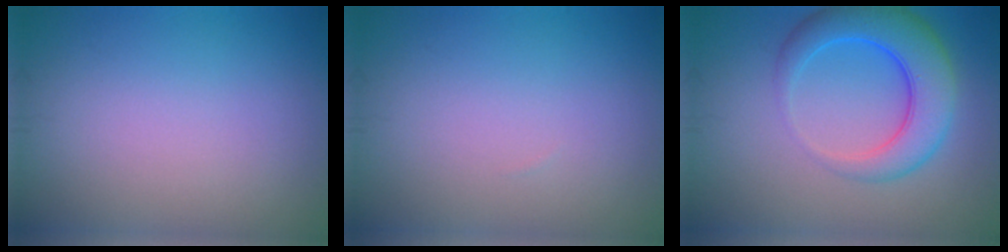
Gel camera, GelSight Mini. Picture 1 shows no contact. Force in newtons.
{"total": 0.0}
{"total": 6.6, "press": 6.5, "slide": 0.4}